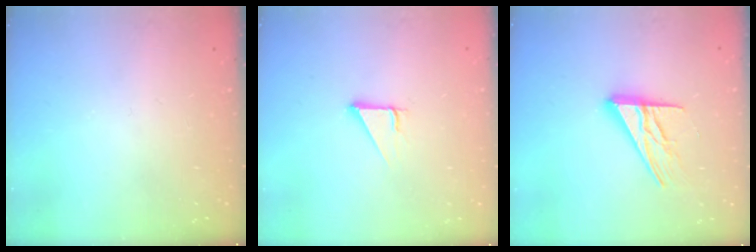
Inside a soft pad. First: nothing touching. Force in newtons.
{"total": 2.7, "press": 2.7, "slide": 0.0}
{"total": 13.9, "press": 13.8, "slide": 1.3}